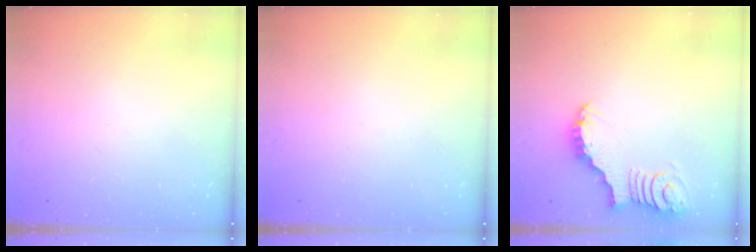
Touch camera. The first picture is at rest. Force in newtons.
{"total": 0.0}
{"total": 3.4, "press": 3.4, "slide": 0.1}